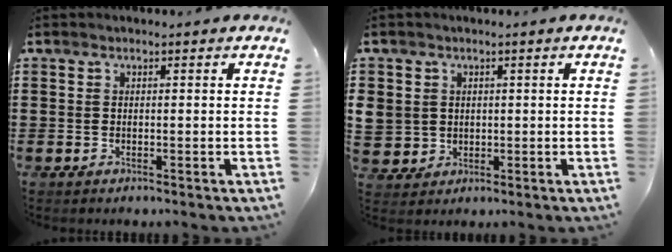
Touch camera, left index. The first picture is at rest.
{"total": 3.3, "force": [0.7, 3.2, 0.1], "torque": [-0.022, 0.011, 0.010]}